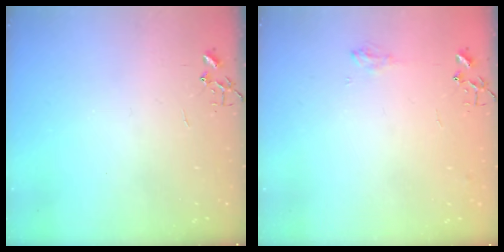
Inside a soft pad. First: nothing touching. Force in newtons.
{"total": 5.8, "press": 5.7, "slide": 0.7}